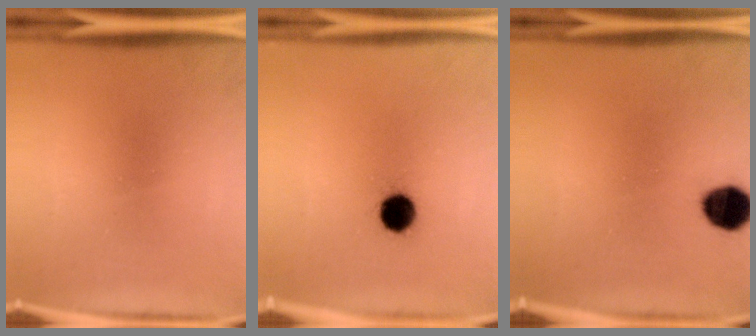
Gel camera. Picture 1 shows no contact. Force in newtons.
{"total": 7.0}
{"total": 8.0}